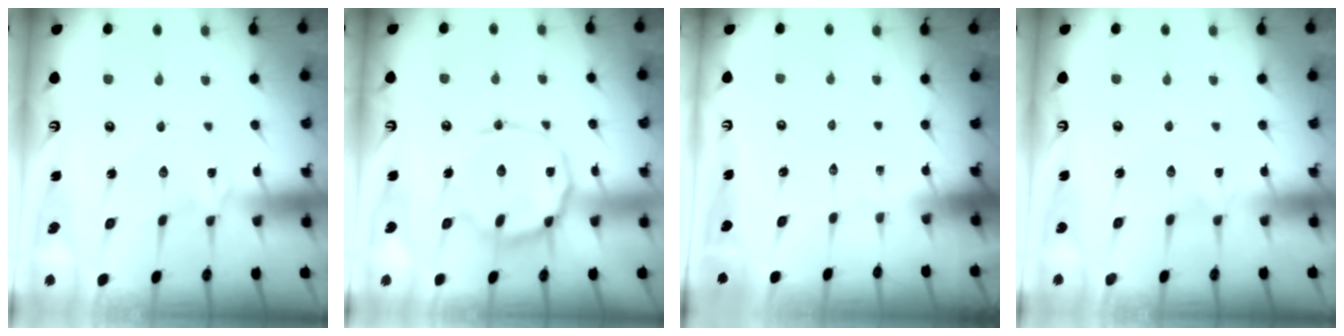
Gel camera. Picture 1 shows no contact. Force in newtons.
{"total": 15.5, "press": 15.5, "slide": 1.0}
{"total": 0.0}
{"total": 0.9, "press": 0.9, "slide": 0.1}